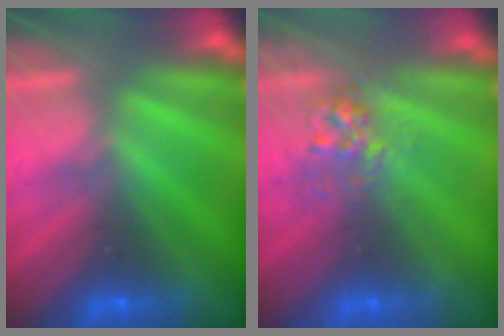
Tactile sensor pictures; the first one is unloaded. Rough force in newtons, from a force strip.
{"total": 2.9}